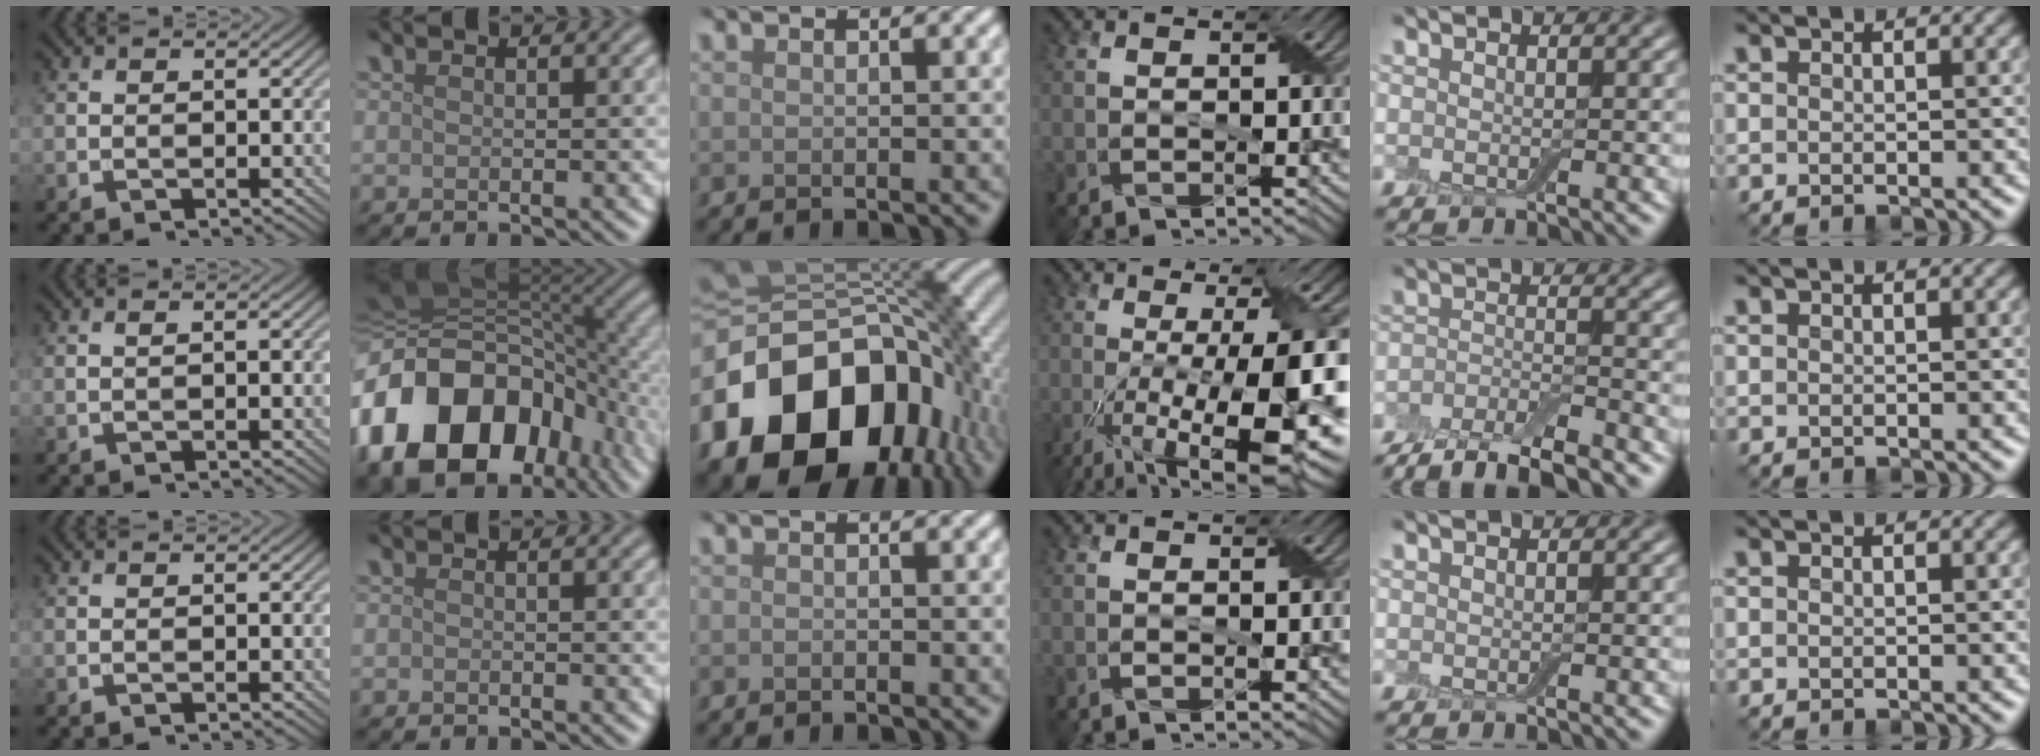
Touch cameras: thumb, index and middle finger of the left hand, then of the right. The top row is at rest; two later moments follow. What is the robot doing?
{"motion": "fold", "object": "cloth"}